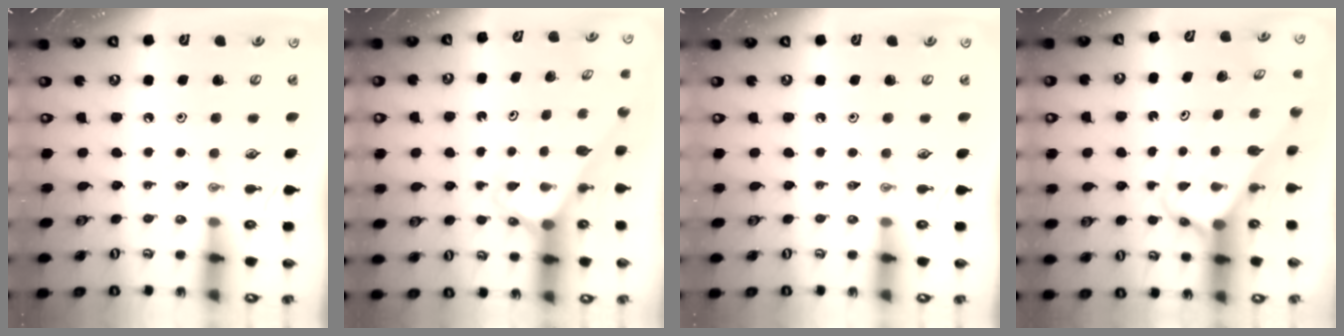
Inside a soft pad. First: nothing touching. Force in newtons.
{"total": 2.6, "press": 2.6, "slide": 0.2}
{"total": 0.0}
{"total": 4.2, "press": 4.2, "slide": 0.4}